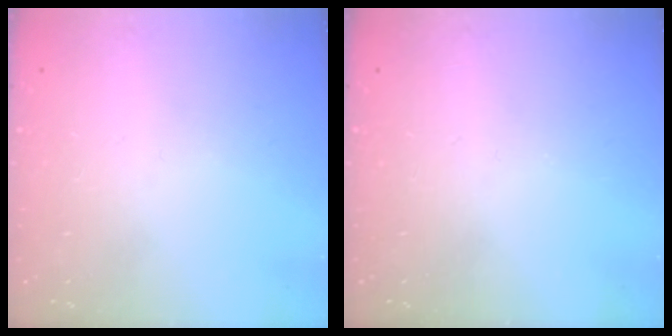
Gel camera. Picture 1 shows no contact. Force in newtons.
{"total": 0.0}